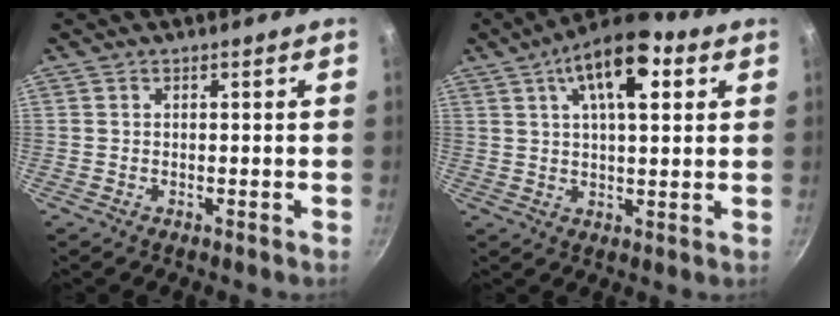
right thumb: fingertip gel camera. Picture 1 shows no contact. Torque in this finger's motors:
{"motor_torque": [-0.25, 0.95, 0.40, -0.31, 0.15]}